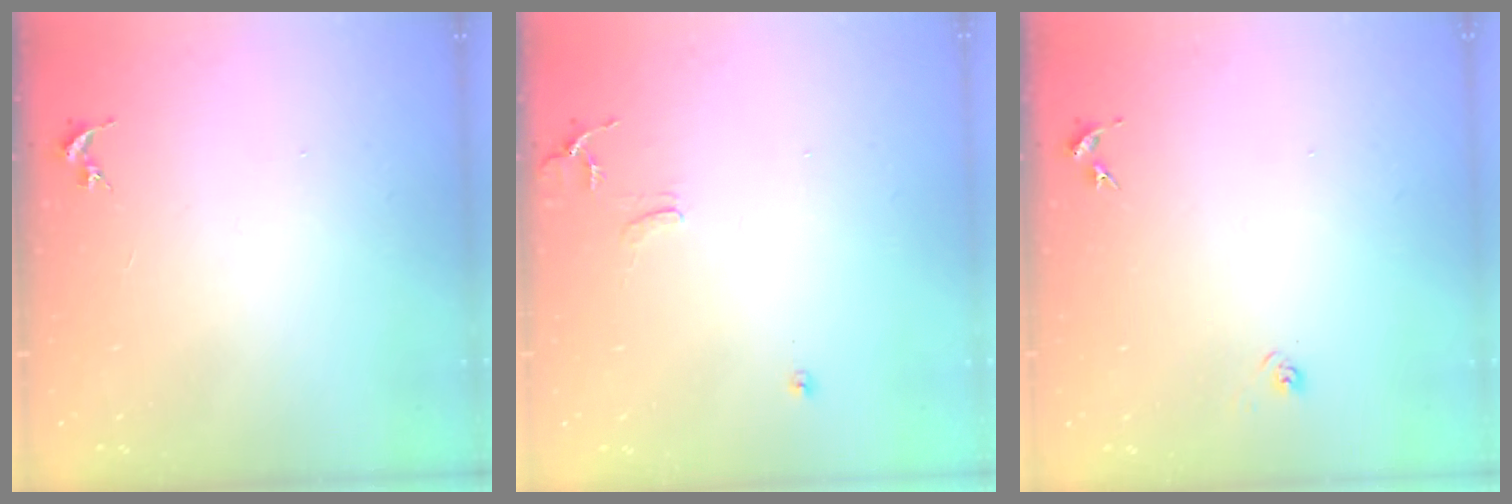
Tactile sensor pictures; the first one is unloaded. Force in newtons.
{"total": 7.2, "press": 7.2, "slide": 0.8}
{"total": 3.3, "press": 3.2, "slide": 0.8}